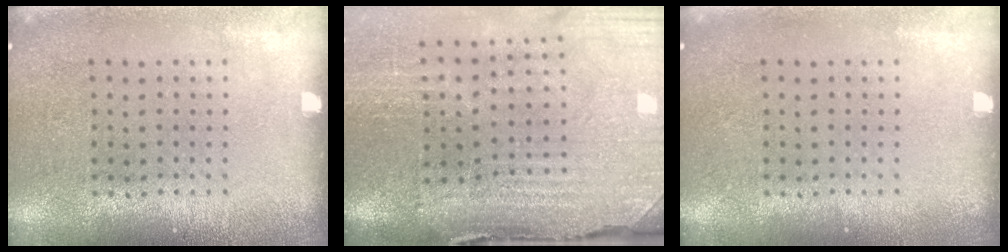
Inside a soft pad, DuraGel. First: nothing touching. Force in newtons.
{"total": 4.4, "press": 3.9, "slide": 2.2}
{"total": 0.0}